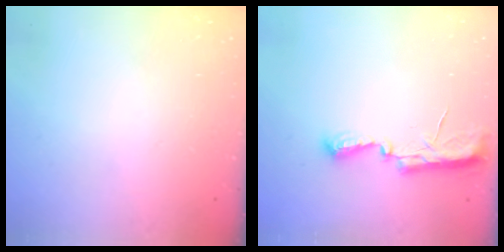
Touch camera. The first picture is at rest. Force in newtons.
{"total": 8.8, "press": 8.2, "slide": 3.2}